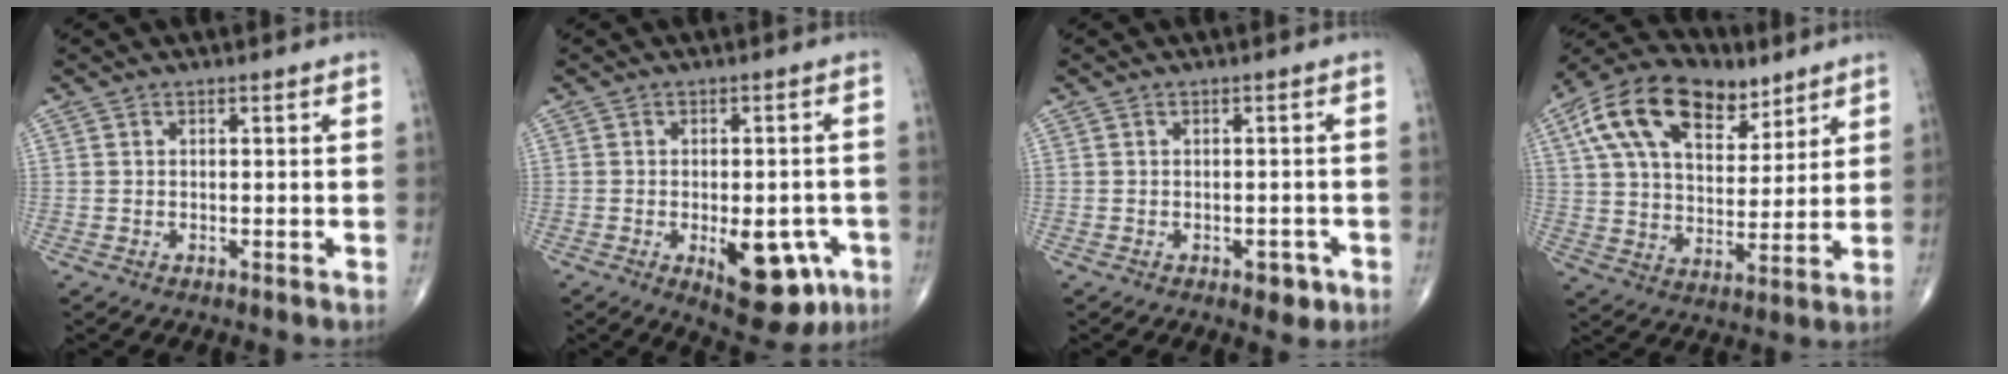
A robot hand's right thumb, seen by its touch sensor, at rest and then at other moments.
{"total": 12.2, "force": [-4.5, 5.8, 9.8], "torque": [-0.100, 0.008, -0.048]}
{"total": 2.9, "force": [-1.5, 1.6, 1.9], "torque": [-0.009, 0.005, -0.016]}
{"total": 20.1, "force": [10.3, 11.5, 12.9], "torque": [-0.202, -0.009, 0.179]}